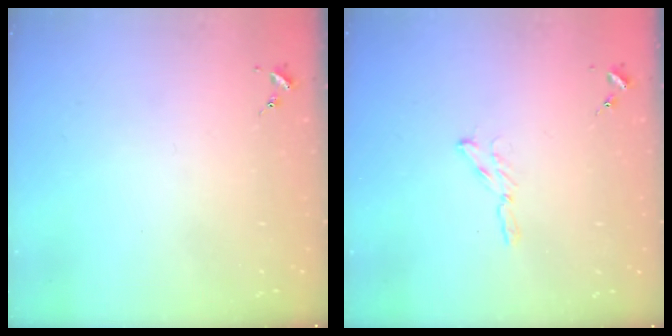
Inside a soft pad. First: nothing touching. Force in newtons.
{"total": 2.9, "press": 2.9, "slide": 0.3}